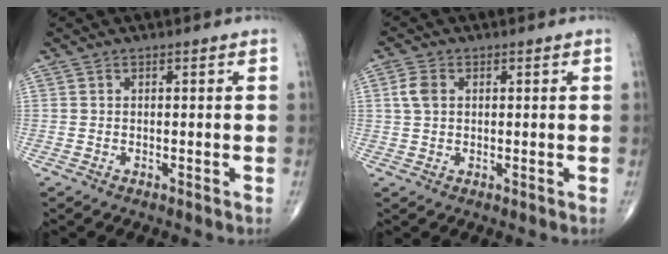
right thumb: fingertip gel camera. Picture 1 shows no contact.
{"total": 3.4, "force": [0.8, 2.4, 2.4], "torque": [-0.051, 0.005, 0.013]}